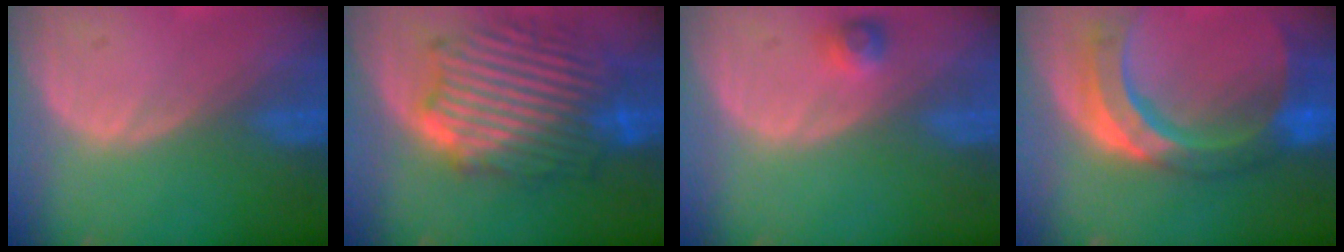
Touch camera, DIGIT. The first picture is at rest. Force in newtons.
{"total": 12.9, "press": 12.8, "slide": 1.1}
{"total": 2.2, "press": 2.2, "slide": 0.4}
{"total": 11.5, "press": 9.8, "slide": 6.0}